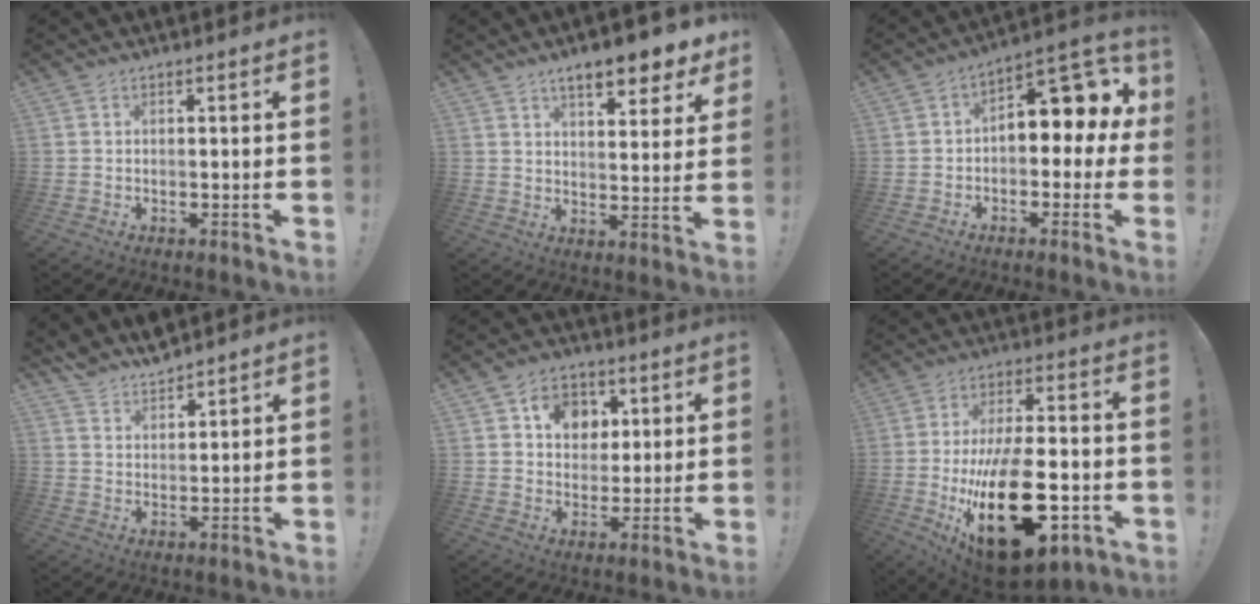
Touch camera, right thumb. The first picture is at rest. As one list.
[{"total": 10.2, "force": [7.2, 2.7, 6.6], "torque": [-0.091, -0.046, 0.119]}, {"total": 11.0, "force": [2.6, 6.5, 8.5], "torque": [-0.105, -0.020, 0.042]}, {"total": 5.6, "force": [5.4, 1.3, 0.4], "torque": [-0.016, -0.043, 0.102]}, {"total": 10.5, "force": [4.3, 8.7, 4.0], "torque": [-0.052, -0.017, 0.085]}, {"total": 29.2, "force": [-7.1, 14.5, 24.4], "torque": [-0.417, 0.035, -0.094]}]